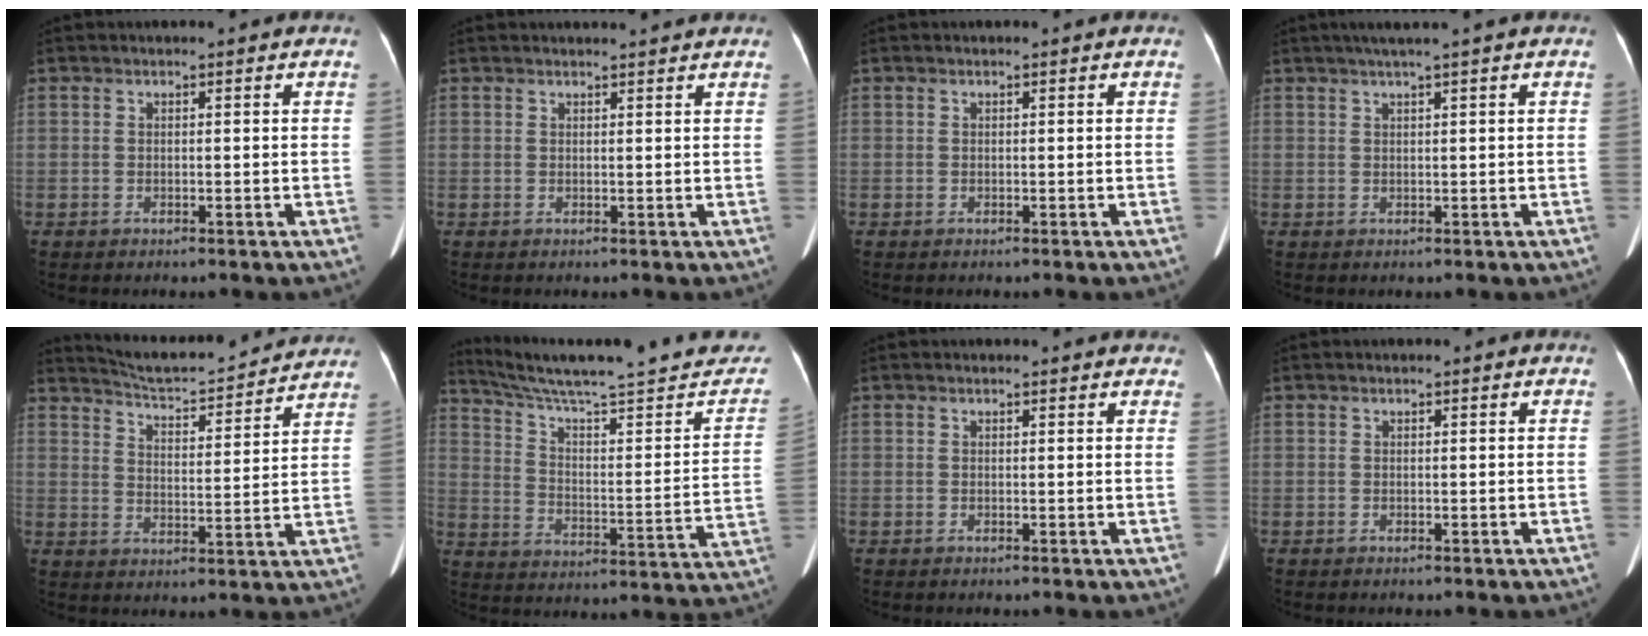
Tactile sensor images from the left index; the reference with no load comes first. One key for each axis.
{"total": 5.0, "fx": 4.8, "fy": 0.0, "fz": 1.4, "tx": -0.017, "ty": 0.020, "tz": 0.051}
{"total": 0.0}
{"total": 3.4, "fx": 2.4, "fy": -0.8, "fz": 2.2, "tx": -0.037, "ty": 0.011, "tz": 0.043}
{"total": 16.6, "fx": 15.8, "fy": 2.0, "fz": 4.6, "tx": -0.072, "ty": 0.000, "tz": 0.215}
{"total": 27.4, "fx": 24.6, "fy": 2.1, "fz": 11.9, "tx": -0.175, "ty": -0.063, "tz": 0.326}
{"total": 5.5, "fx": 5.1, "fy": 1.2, "fz": 1.9, "tx": -0.016, "ty": 0.015, "tz": 0.044}
{"total": 0.0}